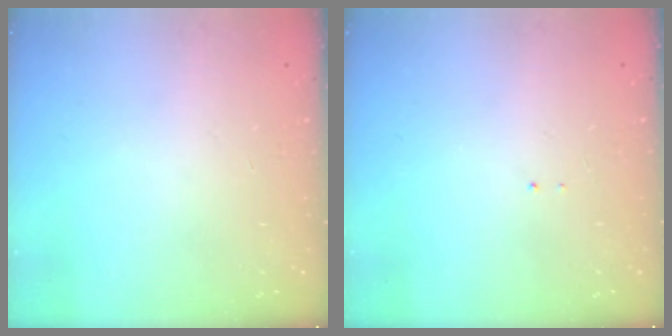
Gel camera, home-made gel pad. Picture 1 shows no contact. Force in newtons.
{"total": 0.6, "press": 0.6, "slide": 0.1}